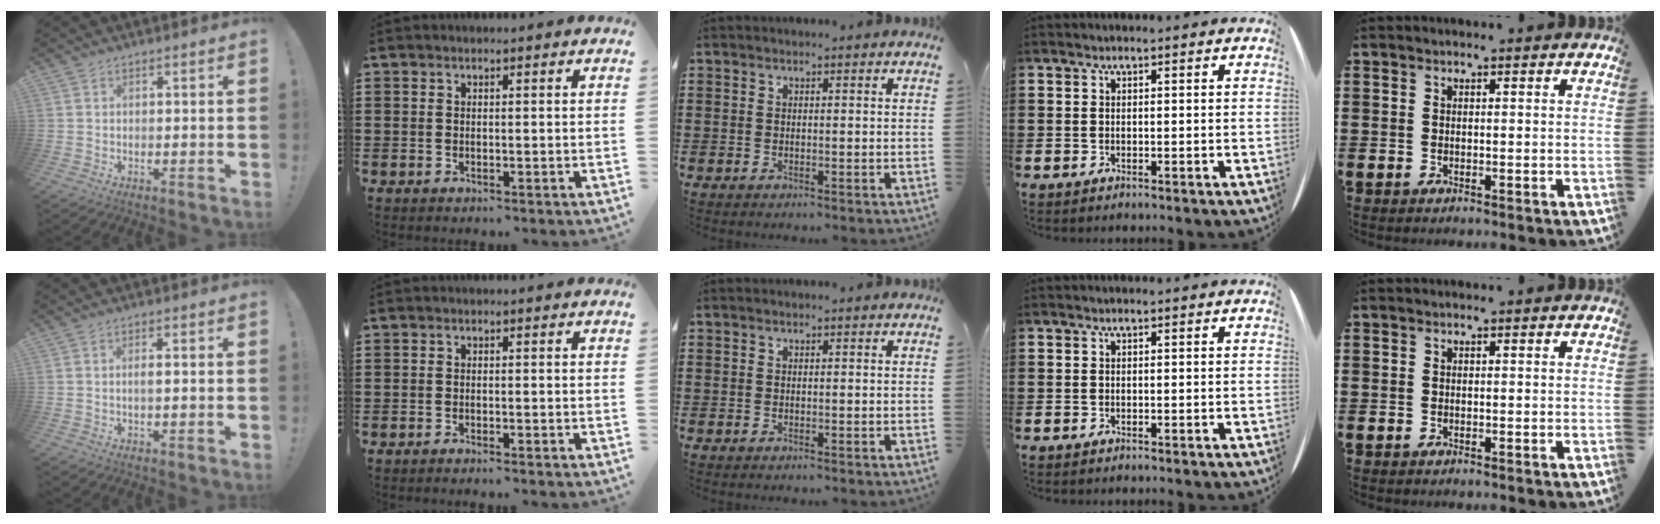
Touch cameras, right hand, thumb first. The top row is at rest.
{"thumb": {"total": 1.9, "force": [-0.3, 0.3, 1.9], "torque": [-0.034, 0.001, -0.007]}, "index": {"total": 0.8, "force": [-0.7, -0.1, 0.2], "torque": [-0.004, -0.002, -0.014]}}